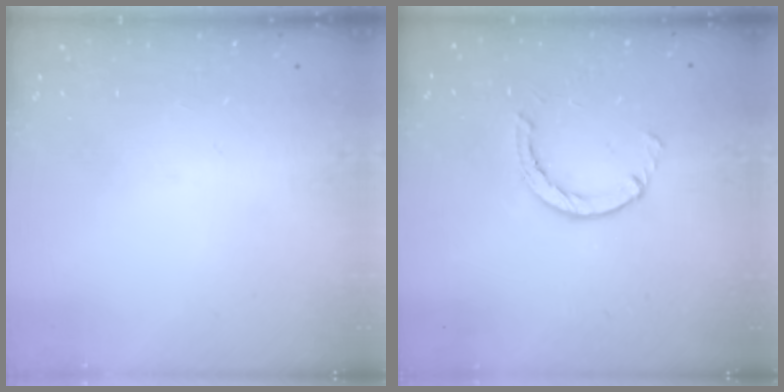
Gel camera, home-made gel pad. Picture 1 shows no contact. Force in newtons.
{"total": 2.4, "press": 2.4, "slide": 0.4}